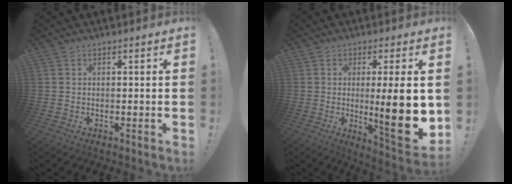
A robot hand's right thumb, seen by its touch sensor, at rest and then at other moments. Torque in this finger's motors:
{"motor_torque": [0.65, 0.84, 1.12, 0.45, 0.16]}